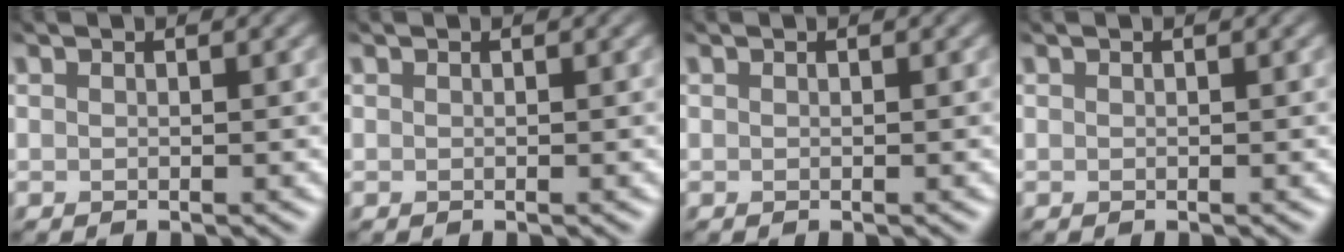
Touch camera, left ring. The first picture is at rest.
{"total": 0.0}
{"total": 0.0}
{"total": 0.0}